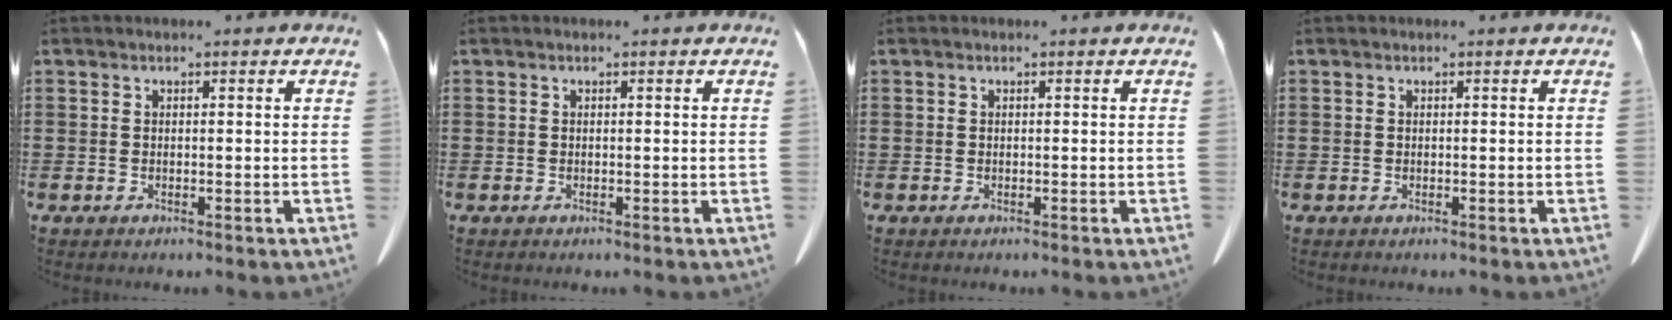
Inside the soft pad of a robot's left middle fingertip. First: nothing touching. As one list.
[{"total": 0.0}, {"total": 0.0}, {"total": 0.0}]